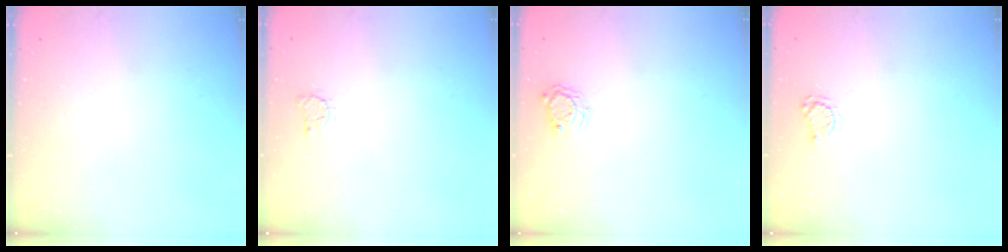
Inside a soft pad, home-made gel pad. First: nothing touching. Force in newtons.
{"total": 2.5, "press": 2.5, "slide": 0.3}
{"total": 4.9, "press": 4.9, "slide": 0.2}
{"total": 3.8, "press": 3.7, "slide": 0.4}